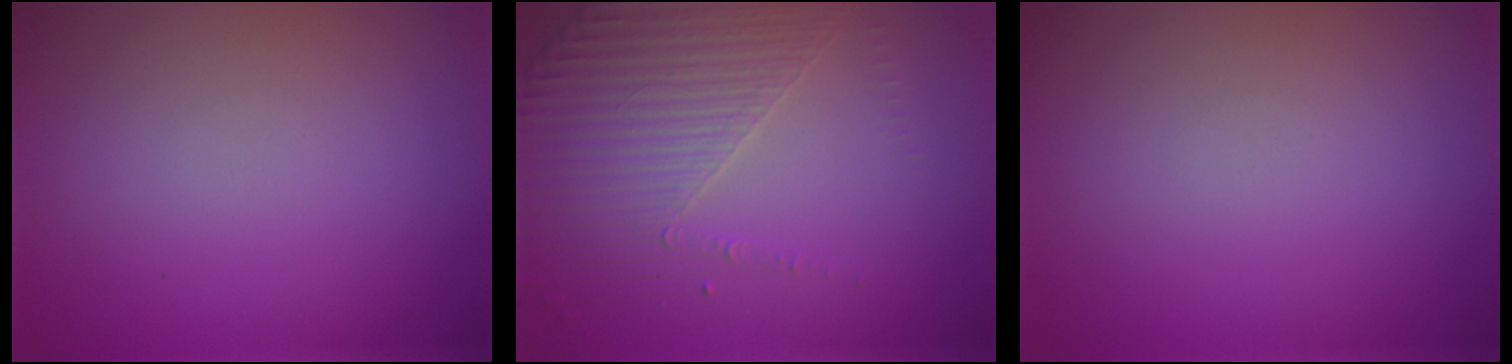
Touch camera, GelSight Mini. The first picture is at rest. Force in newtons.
{"total": 4.2, "press": 3.1, "slide": 2.9}
{"total": 0.0}